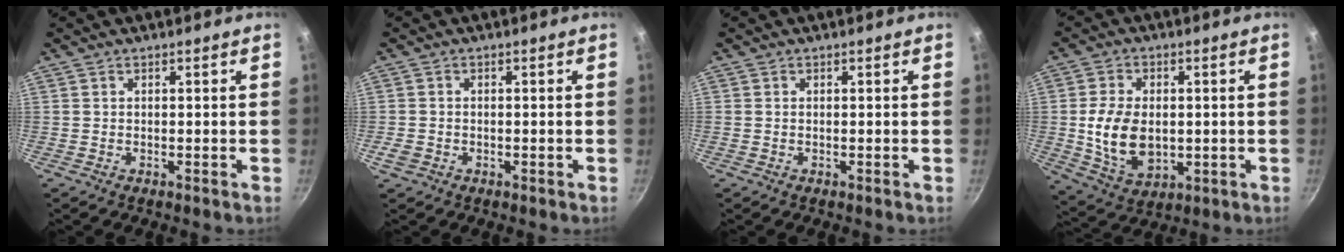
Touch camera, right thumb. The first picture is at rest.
{"total": 2.5, "force": [-0.9, 2.0, 1.1], "torque": [-0.019, 0.003, -0.014]}
{"total": 0.0}
{"total": 11.9, "force": [-0.1, 8.0, 8.8], "torque": [-0.150, -0.009, 0.010]}